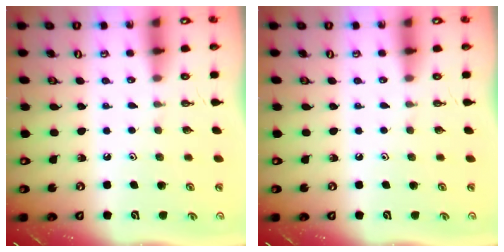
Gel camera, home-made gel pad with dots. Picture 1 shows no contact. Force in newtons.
{"total": 0.0}